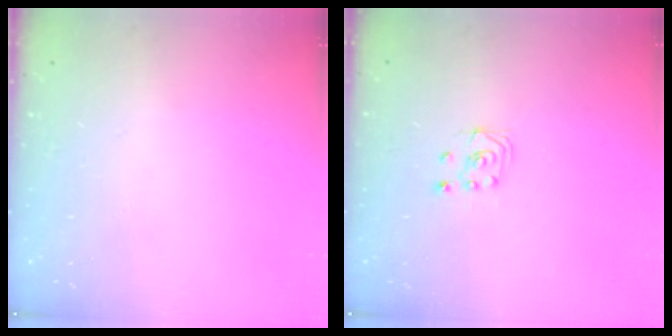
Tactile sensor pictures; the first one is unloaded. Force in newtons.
{"total": 2.3, "press": 2.2, "slide": 0.6}